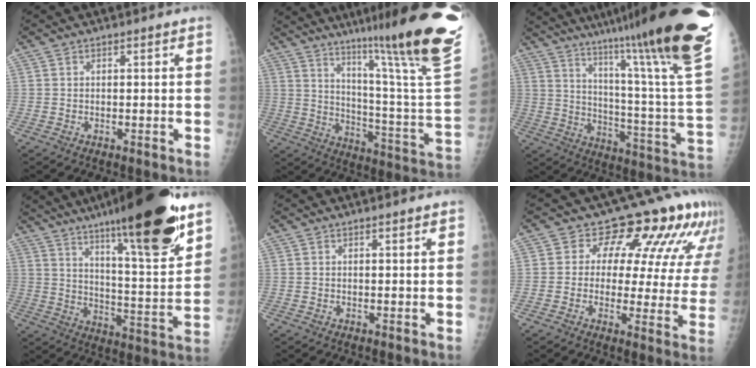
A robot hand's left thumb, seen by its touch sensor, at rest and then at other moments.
{"total": 30.2, "force": [20.4, 1.4, 22.3], "torque": [-0.276, -0.126, 0.294]}
{"total": 34.5, "force": [24.4, 2.2, 24.2], "torque": [-0.286, -0.131, 0.344]}
{"total": 24.1, "force": [16.2, 3.2, 17.6], "torque": [-0.247, -0.072, 0.256]}
{"total": 0.8, "force": [0.6, 0.1, 0.5], "torque": [-0.005, -0.002, 0.008]}
{"total": 15.2, "force": [9.3, 7.8, 9.2], "torque": [-0.062, -0.037, 0.092]}